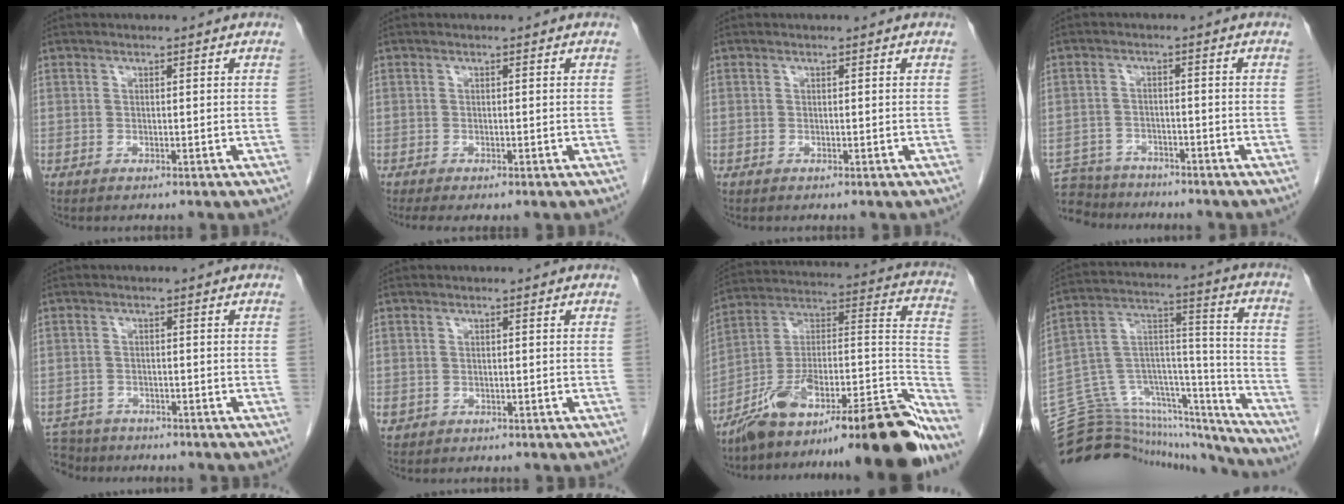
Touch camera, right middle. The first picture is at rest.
{"total": 2.2, "force": [-1.6, 0.5, 1.4], "torque": [-0.024, -0.009, -0.022]}
{"total": 0.0}
{"total": 8.1, "force": [-7.6, 2.7, 0.8], "torque": [-0.016, 0.004, -0.124]}
{"total": 5.8, "force": [-5.3, 2.4, 0.1], "torque": [-0.002, -0.001, -0.089]}
{"total": 1.4, "force": [-0.5, 1.2, 0.4], "torque": [-0.011, 0.003, -0.003]}
{"total": 30.2, "force": [-23.0, 4.1, 19.1], "torque": [-0.196, 0.018, -0.354]}
{"total": 28.9, "force": [-26.7, 7.8, 8.0], "torque": [-0.142, 0.049, -0.398]}